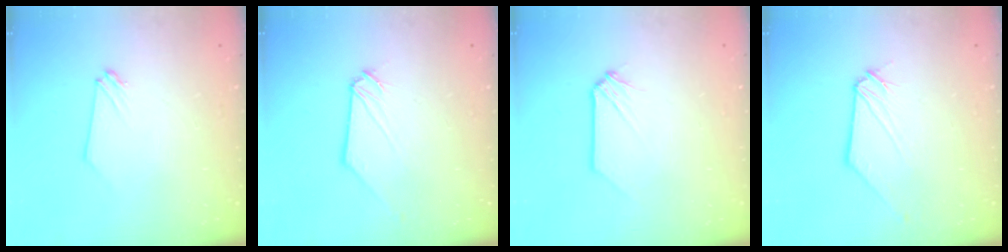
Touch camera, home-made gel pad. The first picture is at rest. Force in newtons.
{"total": 0.9, "press": 0.9, "slide": 0.2}
{"total": 0.6, "press": 0.6, "slide": 0.1}
{"total": 0.5, "press": 0.5, "slide": 0.1}